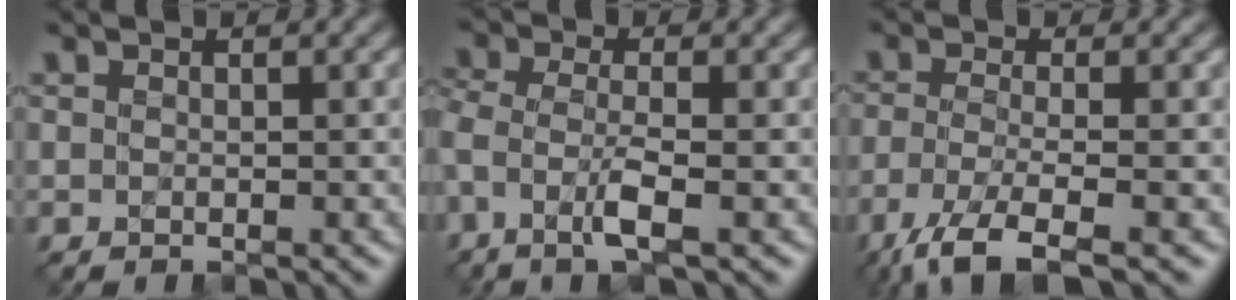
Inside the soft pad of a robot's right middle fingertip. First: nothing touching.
{"total": 2.3, "force": [-1.4, 0.3, 1.8], "torque": [-0.073, 0.002, -0.031]}
{"total": 5.0, "force": [-3.9, 0.7, 3.0], "torque": [-0.085, -0.004, -0.078]}